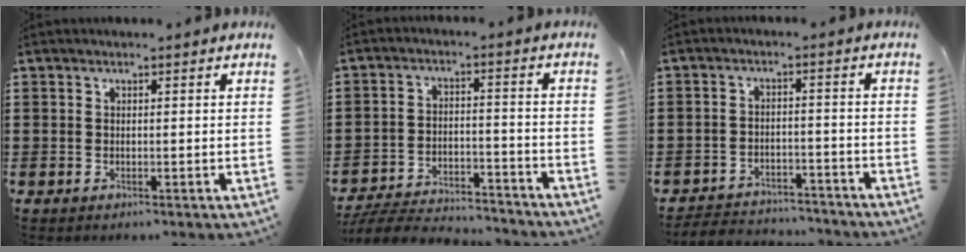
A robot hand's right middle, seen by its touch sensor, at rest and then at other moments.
{"total": 5.7, "force": [-5.6, 0.8, 1.0], "torque": [-0.026, 0.007, -0.115]}
{"total": 3.9, "force": [-3.8, 0.8, -0.1], "torque": [-0.004, 0.004, -0.083]}